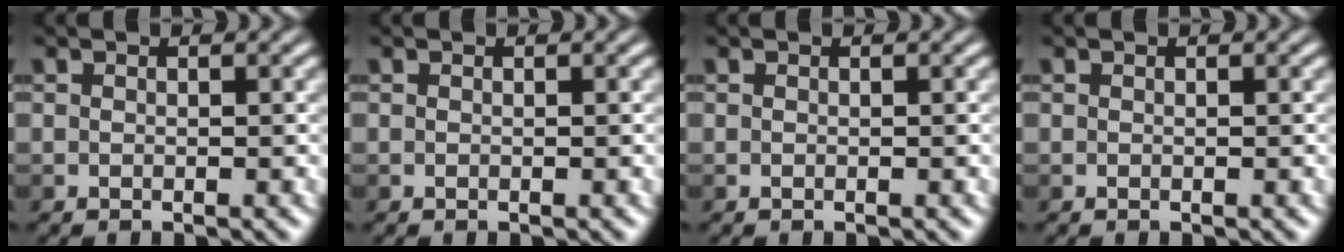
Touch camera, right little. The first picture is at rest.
{"total": 0.0}
{"total": 0.0}
{"total": 0.0}